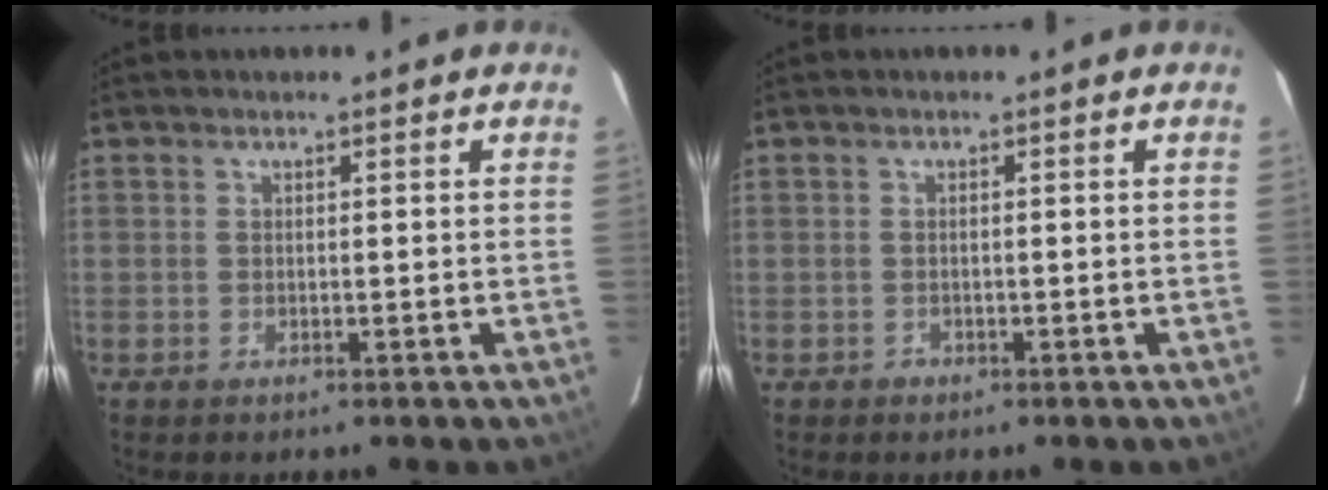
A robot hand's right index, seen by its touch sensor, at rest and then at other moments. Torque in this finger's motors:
{"motor_torque": [0.05, -0.07, 0.03, 0.00]}